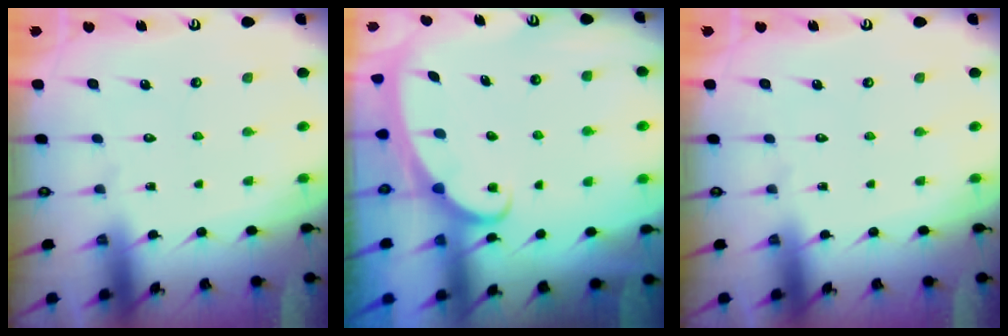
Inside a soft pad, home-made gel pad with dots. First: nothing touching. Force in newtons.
{"total": 2.4, "press": 2.4, "slide": 0.4}
{"total": 0.0}